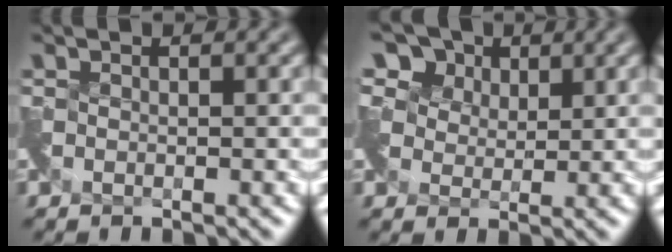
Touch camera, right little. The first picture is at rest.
{"total": 7.2, "force": [4.7, 4.4, 3.1], "torque": [-0.063, 0.024, 0.063]}